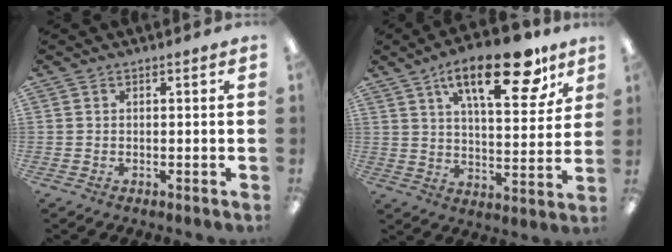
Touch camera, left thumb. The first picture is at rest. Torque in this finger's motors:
{"motor_torque": [0.31, 0.42, 1.38, -1.39, 0.29]}